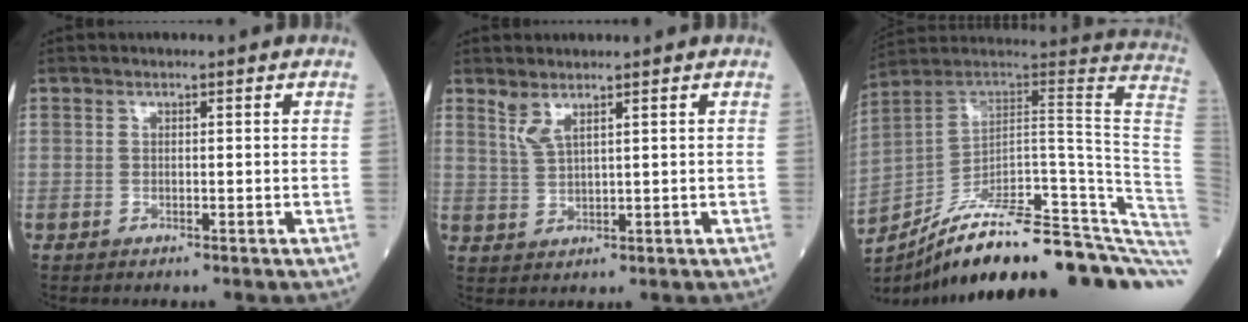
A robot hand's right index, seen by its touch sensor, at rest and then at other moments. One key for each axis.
{"total": 2.7, "fx": 1.9, "fy": 0.3, "fz": 1.8, "tx": -0.048, "ty": -0.001, "tz": 0.046}
{"total": 31.1, "fx": -23.3, "fy": 4.3, "fz": 20.2, "tx": -0.174, "ty": 0.013, "tz": -0.323}